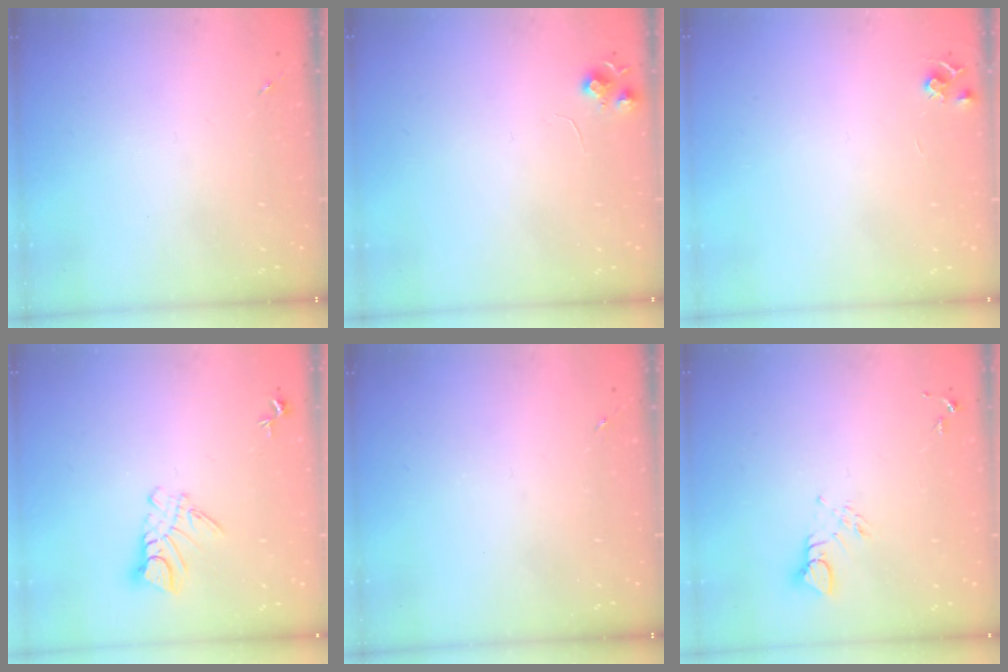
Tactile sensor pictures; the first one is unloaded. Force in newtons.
{"total": 6.5, "press": 6.5, "slide": 0.8}
{"total": 5.2, "press": 5.2, "slide": 0.7}
{"total": 8.0, "press": 8.0, "slide": 0.7}
{"total": 0.0}
{"total": 3.8, "press": 3.8, "slide": 0.3}